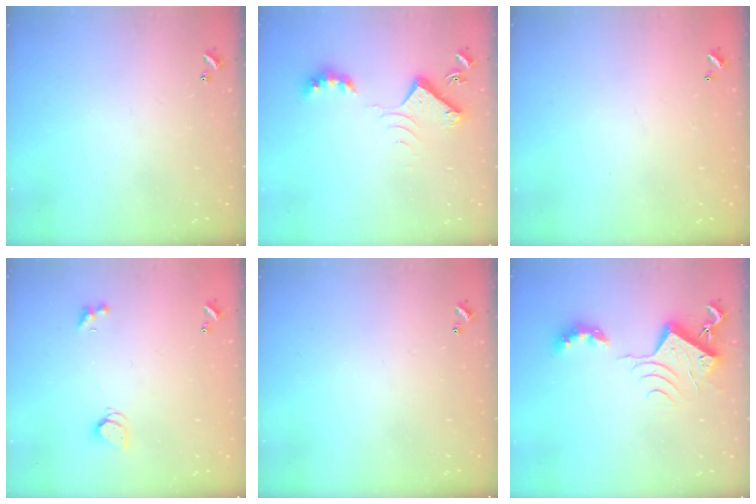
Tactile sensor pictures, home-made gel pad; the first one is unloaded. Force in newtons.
{"total": 8.2, "press": 8.1, "slide": 0.8}
{"total": 2.9, "press": 2.9, "slide": 0.1}
{"total": 1.7, "press": 1.7, "slide": 0.4}
{"total": 0.0}
{"total": 9.5, "press": 9.4, "slide": 1.1}